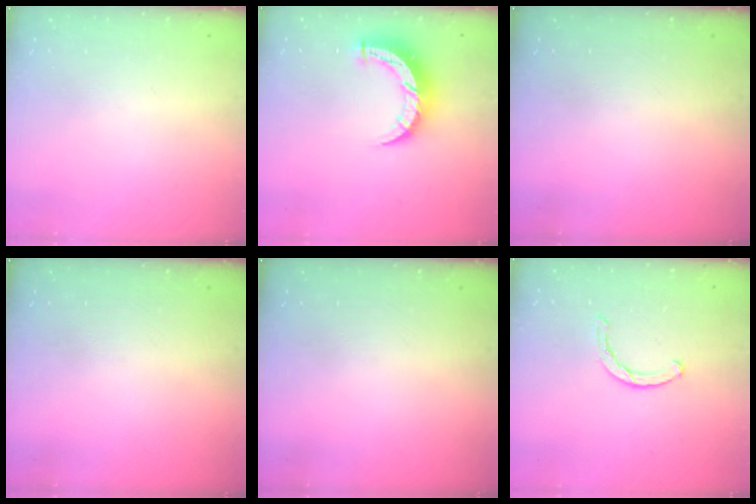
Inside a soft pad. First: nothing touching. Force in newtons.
{"total": 8.6, "press": 8.6, "slide": 0.6}
{"total": 0.0}
{"total": 0.0}
{"total": 0.0}
{"total": 1.9, "press": 1.9, "slide": 0.3}